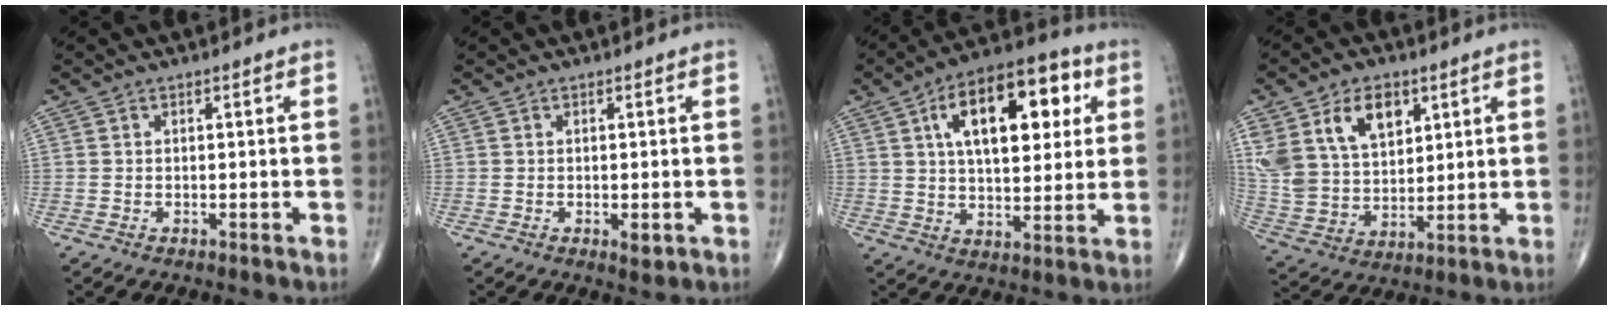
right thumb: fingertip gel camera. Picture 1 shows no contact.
{"total": 4.6, "force": [-1.3, 2.2, 3.9], "torque": [-0.041, -0.007, -0.010]}
{"total": 19.3, "force": [6.2, 9.7, 15.6], "torque": [-0.200, 0.003, 0.090]}
{"total": 16.9, "force": [7.6, 11.1, 10.3], "torque": [-0.186, -0.021, 0.155]}